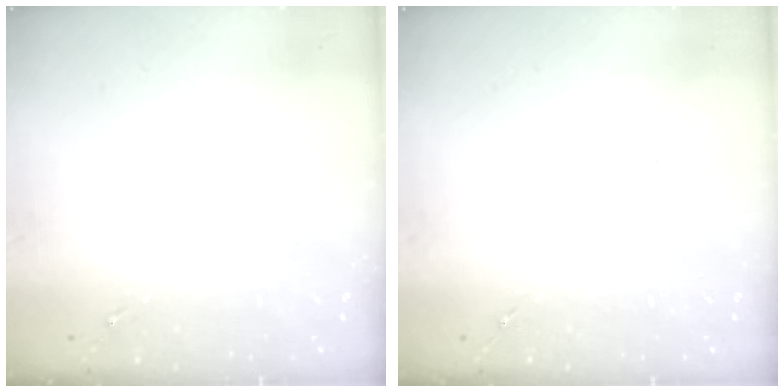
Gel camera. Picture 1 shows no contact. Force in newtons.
{"total": 0.0}